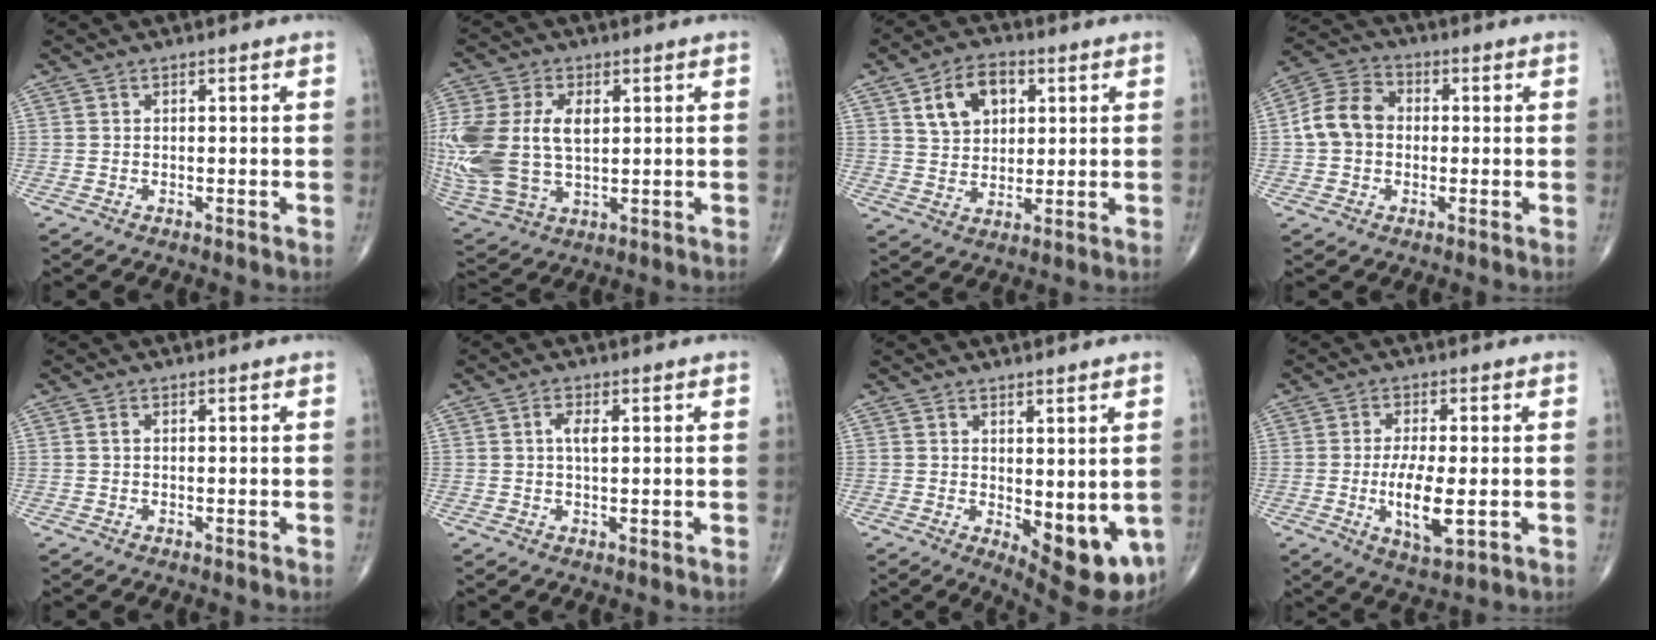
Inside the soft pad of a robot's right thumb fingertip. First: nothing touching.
{"total": 21.4, "force": [2.2, 13.6, 16.4], "torque": [-0.403, 0.002, 0.056]}
{"total": 9.8, "force": [3.7, 6.8, 6.1], "torque": [-0.075, -0.006, 0.064]}
{"total": 9.0, "force": [-0.1, 7.3, 5.3], "torque": [-0.090, 0.028, -0.015]}
{"total": 0.7, "force": [0.1, 0.5, 0.5], "torque": [-0.011, 0.001, 0.000]}
{"total": 3.0, "force": [0.7, 1.2, 2.7], "torque": [-0.050, -0.003, 0.010]}
{"total": 10.8, "force": [-1.2, 4.4, 9.8], "torque": [-0.109, -0.026, -0.002]}
{"total": 8.9, "force": [-1.4, 3.1, 8.2], "torque": [-0.152, -0.017, -0.021]}